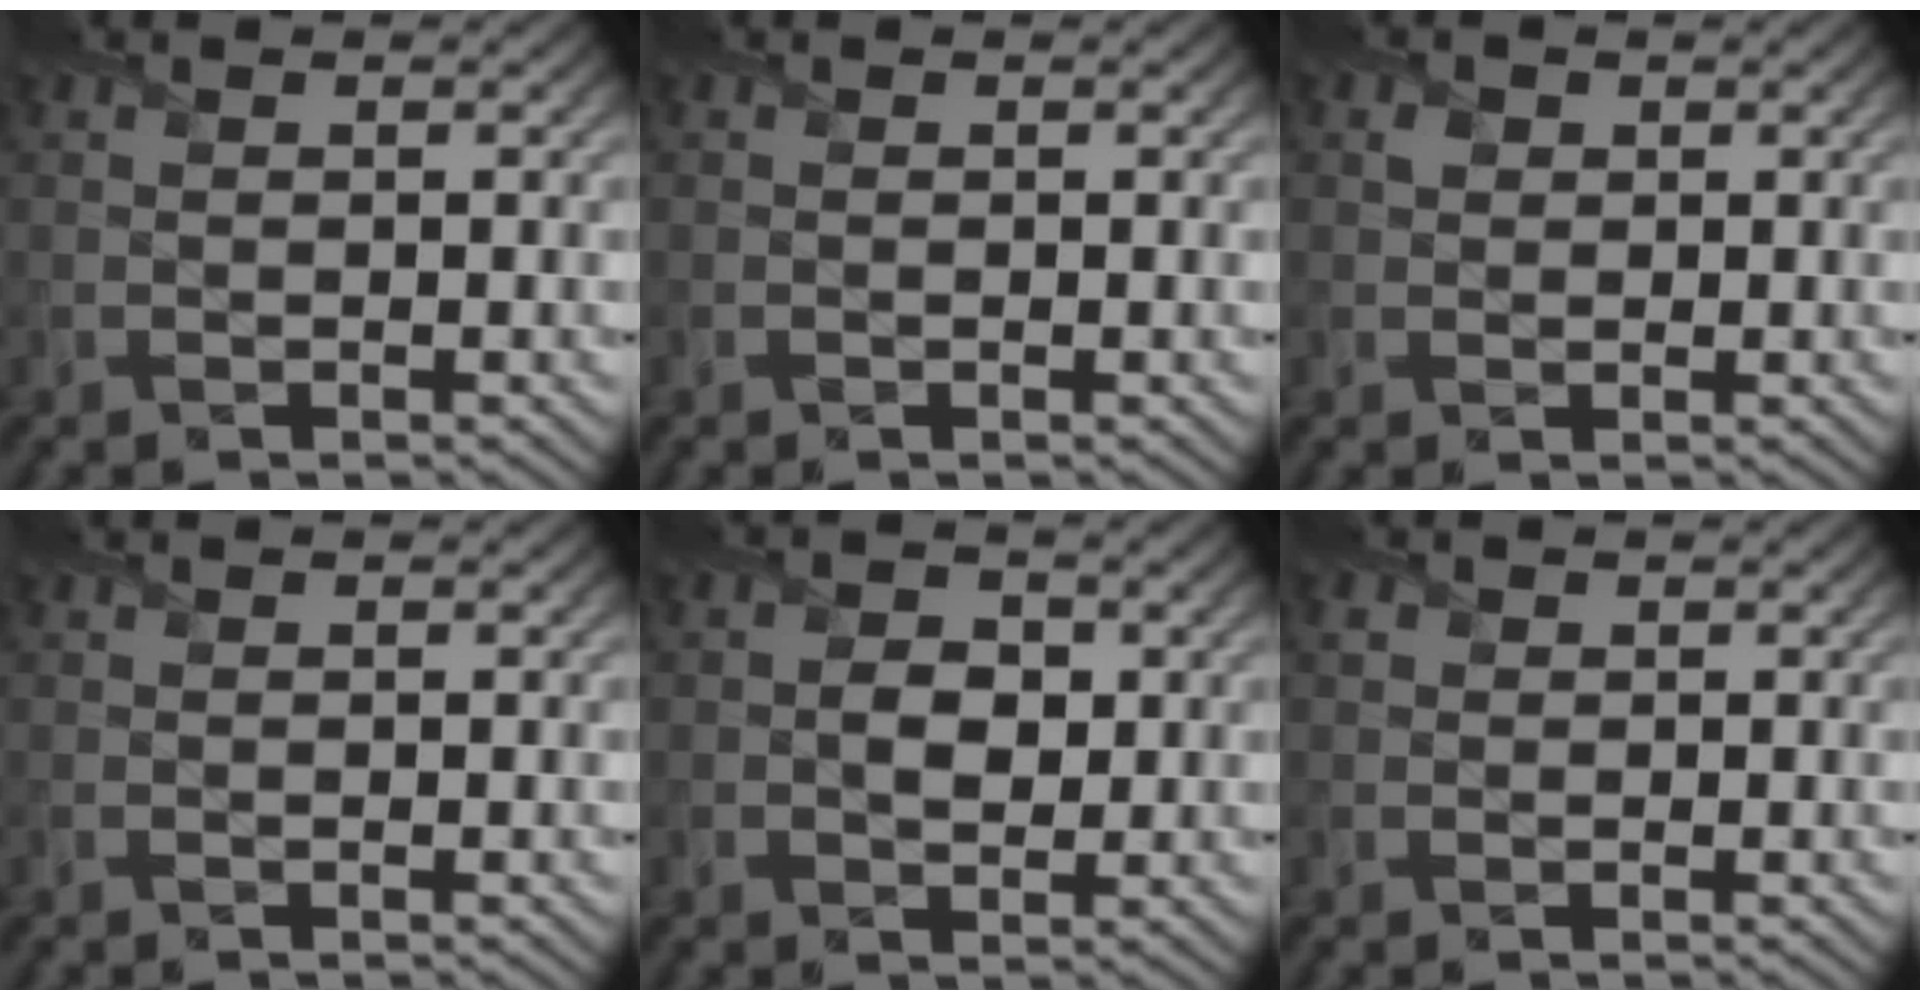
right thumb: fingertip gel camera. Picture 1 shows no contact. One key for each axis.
{"total": 0.0}
{"total": 1.1, "fx": 0.4, "fy": 1.0, "fz": 0.2, "tx": -0.001, "ty": -0.001, "tz": 0.005}
{"total": 0.0}
{"total": 2.6, "fx": 0.0, "fy": 2.0, "fz": 1.7, "tx": -0.029, "ty": -0.005, "tz": -0.004}
{"total": 0.8, "fx": 0.3, "fy": 0.7, "fz": 0.1, "tx": -0.001, "ty": 0.002, "tz": 0.004}